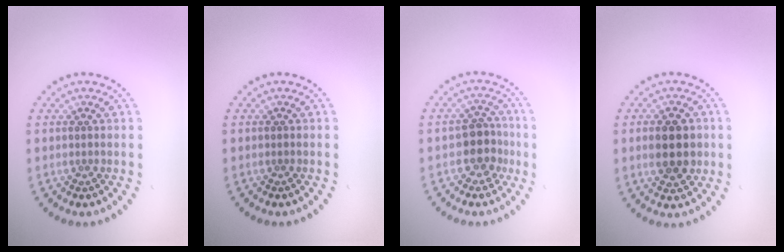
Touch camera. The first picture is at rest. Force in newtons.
{"total": 0.0}
{"total": 2.9, "press": 2.5, "slide": 1.4}
{"total": 4.0, "press": 4.0, "slide": 0.2}